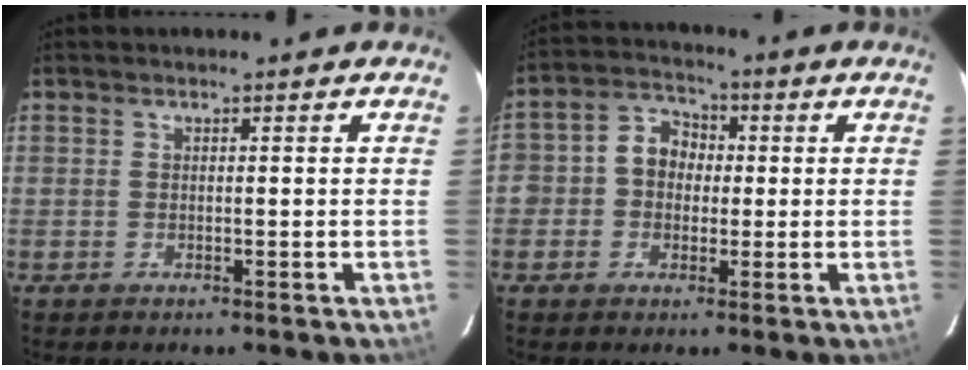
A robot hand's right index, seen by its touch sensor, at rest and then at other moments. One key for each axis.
{"total": 6.9, "fx": -0.5, "fy": 6.3, "fz": 2.9, "tx": -0.057, "ty": 0.028, "tz": -0.015}